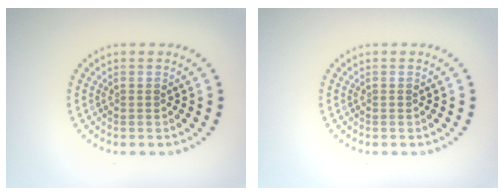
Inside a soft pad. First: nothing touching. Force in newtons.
{"total": 0.0}